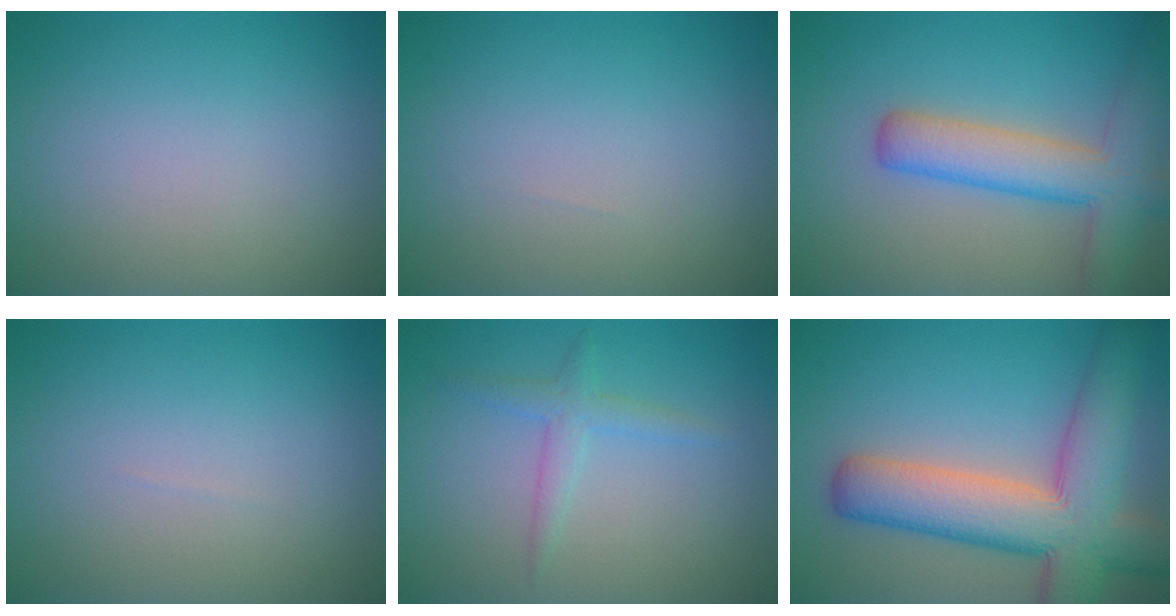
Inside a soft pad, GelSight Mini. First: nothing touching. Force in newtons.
{"total": 0.0}
{"total": 6.2, "press": 6.1, "slide": 0.3}
{"total": 0.0}
{"total": 1.9, "press": 1.9, "slide": 0.1}
{"total": 10.4, "press": 10.3, "slide": 0.8}